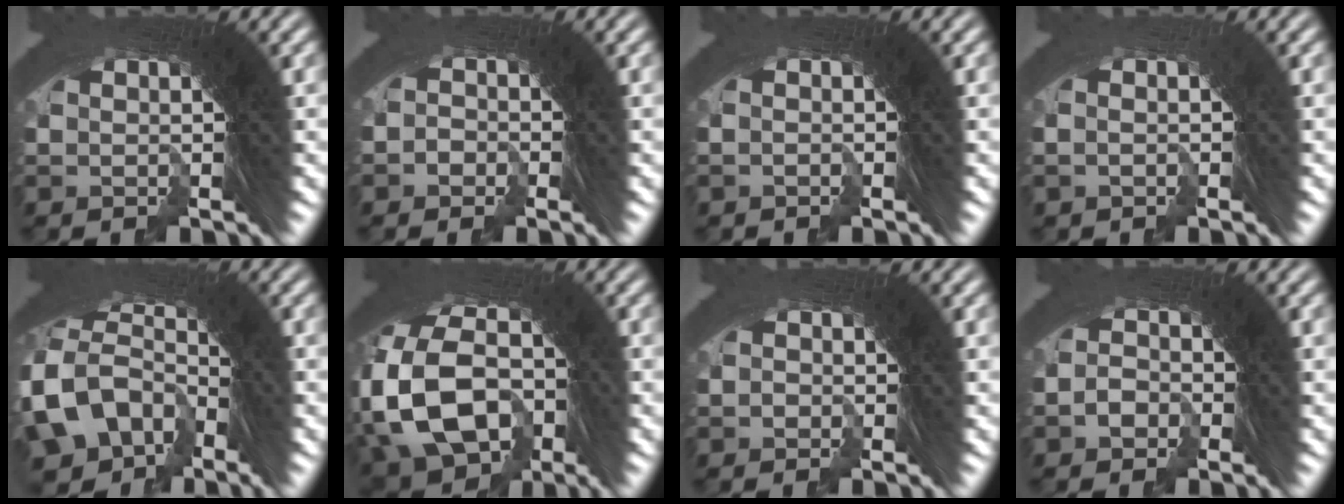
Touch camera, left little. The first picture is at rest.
{"total": 3.5, "force": [-2.8, 0.6, -1.9], "torque": [0.014, -0.027, -0.038]}
{"total": 1.2, "force": [-0.7, -0.3, -1.0], "torque": [0.019, -0.004, -0.009]}
{"total": 3.0, "force": [-1.6, -0.9, -2.4], "torque": [0.037, -0.008, -0.021]}
{"total": 9.2, "force": [-4.4, 7.6, 2.7], "torque": [-0.076, -0.043, -0.068]}
{"total": 13.6, "force": [-3.6, 10.9, 7.1], "torque": [-0.155, -0.047, -0.057]}
{"total": 2.5, "force": [-1.6, -0.4, -1.9], "torque": [0.029, -0.015, -0.018]}
{"total": 3.3, "force": [-2.7, 1.9, -0.6], "torque": [0.010, -0.010, -0.049]}